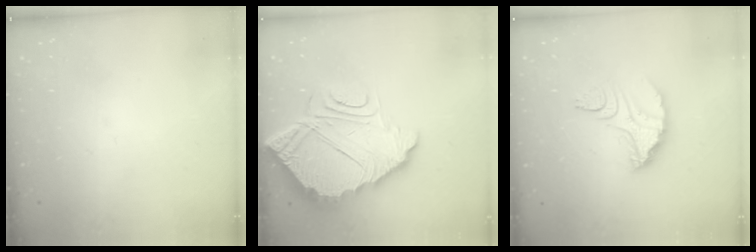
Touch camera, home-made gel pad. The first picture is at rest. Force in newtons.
{"total": 14.2, "press": 14.1, "slide": 1.2}
{"total": 9.2, "press": 9.1, "slide": 0.6}